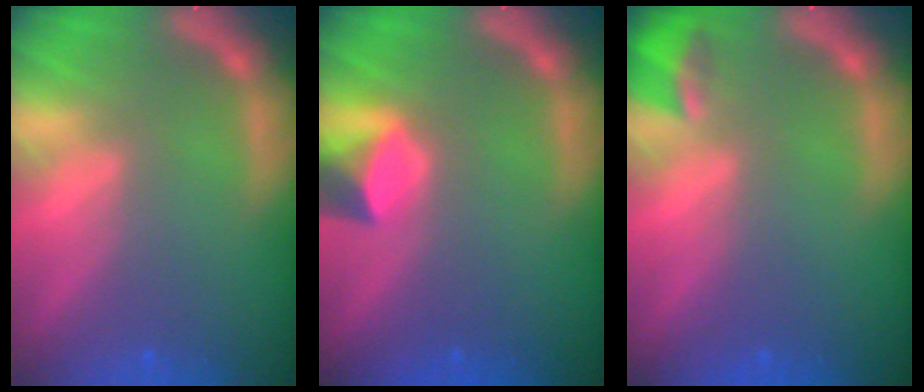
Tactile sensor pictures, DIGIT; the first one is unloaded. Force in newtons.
{"total": 3.0}
{"total": 2.4}